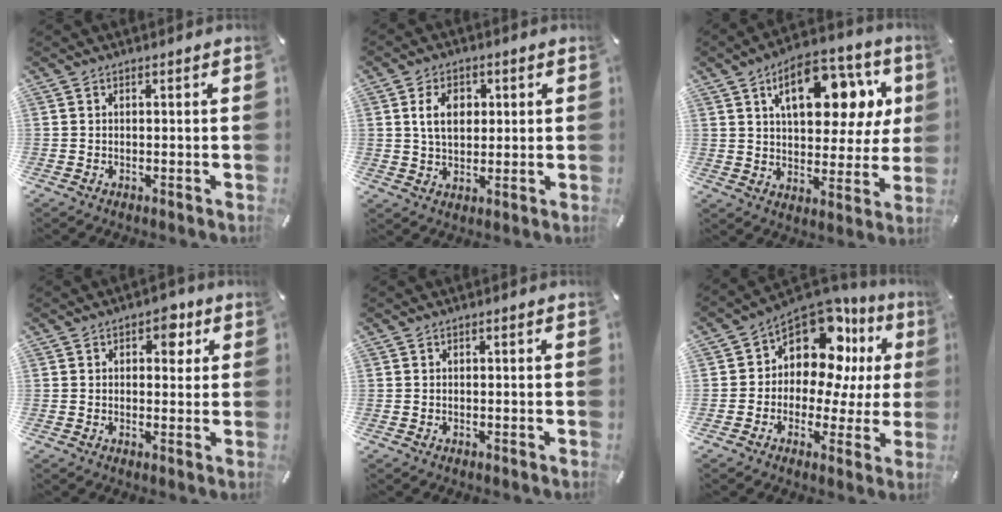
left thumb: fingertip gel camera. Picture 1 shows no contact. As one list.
[{"total": 7.3, "force": [1.6, 5.3, 4.8], "torque": [-0.087, 0.001, 0.022]}, {"total": 17.4, "force": [7.7, 9.5, 12.4], "torque": [-0.181, -0.025, 0.125]}, {"total": 5.1, "force": [2.2, 3.4, 3.1], "torque": [-0.020, -0.007, 0.028]}, {"total": 0.0}, {"total": 12.9, "force": [7.0, 8.1, 7.2], "torque": [-0.118, -0.067, 0.124]}]